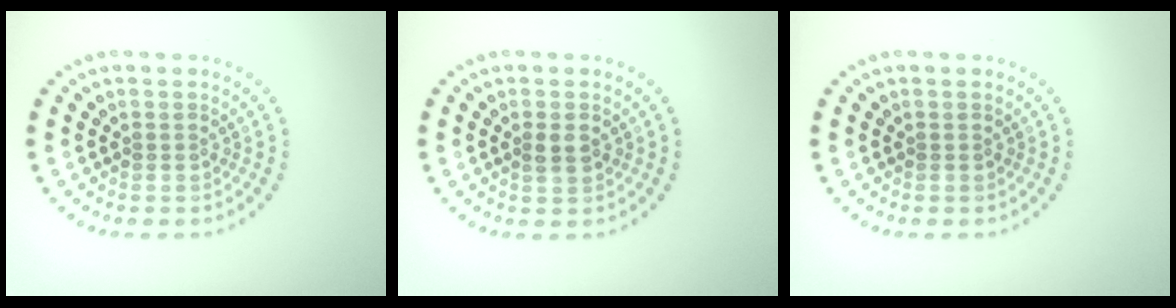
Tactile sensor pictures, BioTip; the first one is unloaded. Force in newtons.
{"total": 1.3, "press": 1.3, "slide": 0.3}
{"total": 0.0}